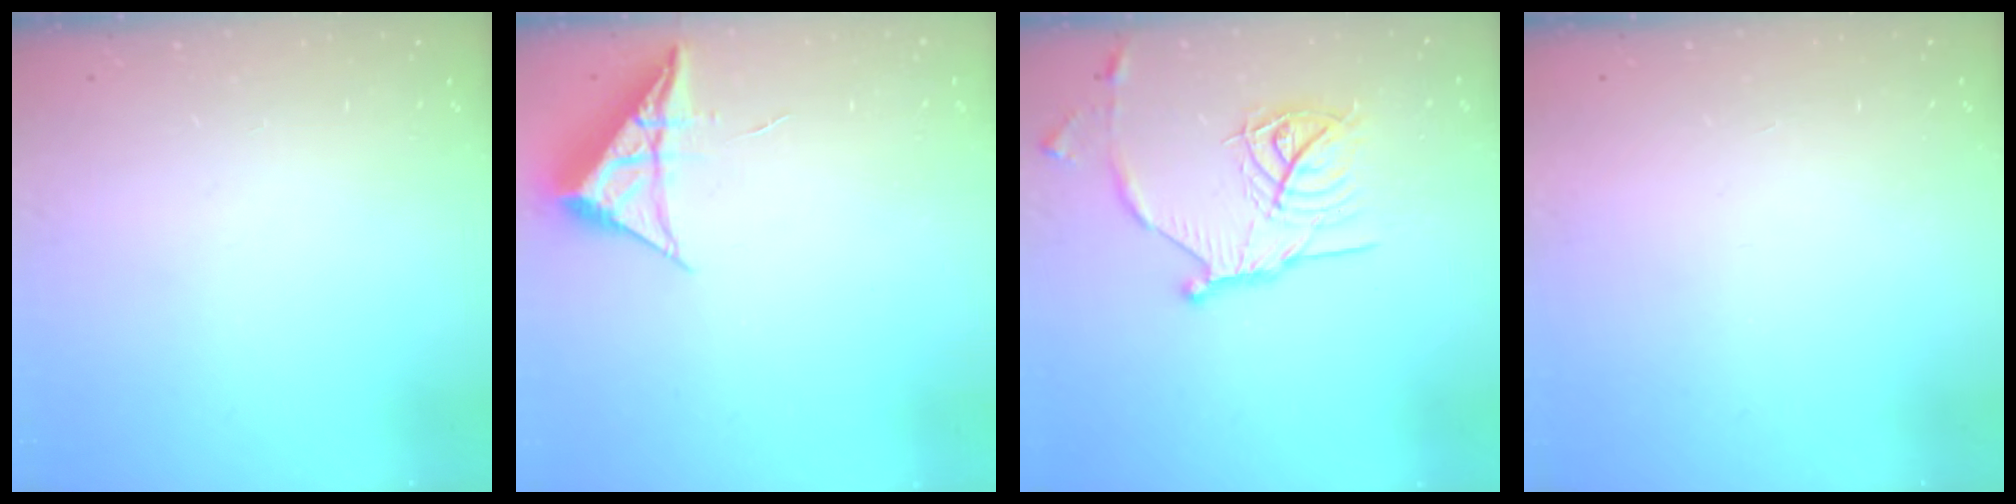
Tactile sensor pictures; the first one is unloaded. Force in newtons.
{"total": 6.6, "press": 6.6, "slide": 0.2}
{"total": 17.6, "press": 17.6, "slide": 1.4}
{"total": 1.5, "press": 1.5, "slide": 0.1}